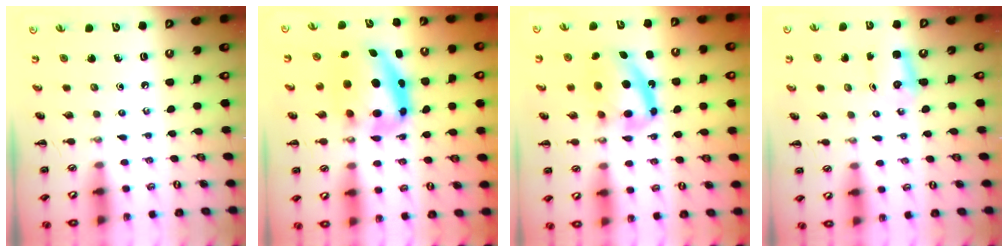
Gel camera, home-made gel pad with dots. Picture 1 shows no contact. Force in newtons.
{"total": 9.6, "press": 9.3, "slide": 2.3}
{"total": 10.7, "press": 10.4, "slide": 2.4}
{"total": 3.2, "press": 3.1, "slide": 0.7}